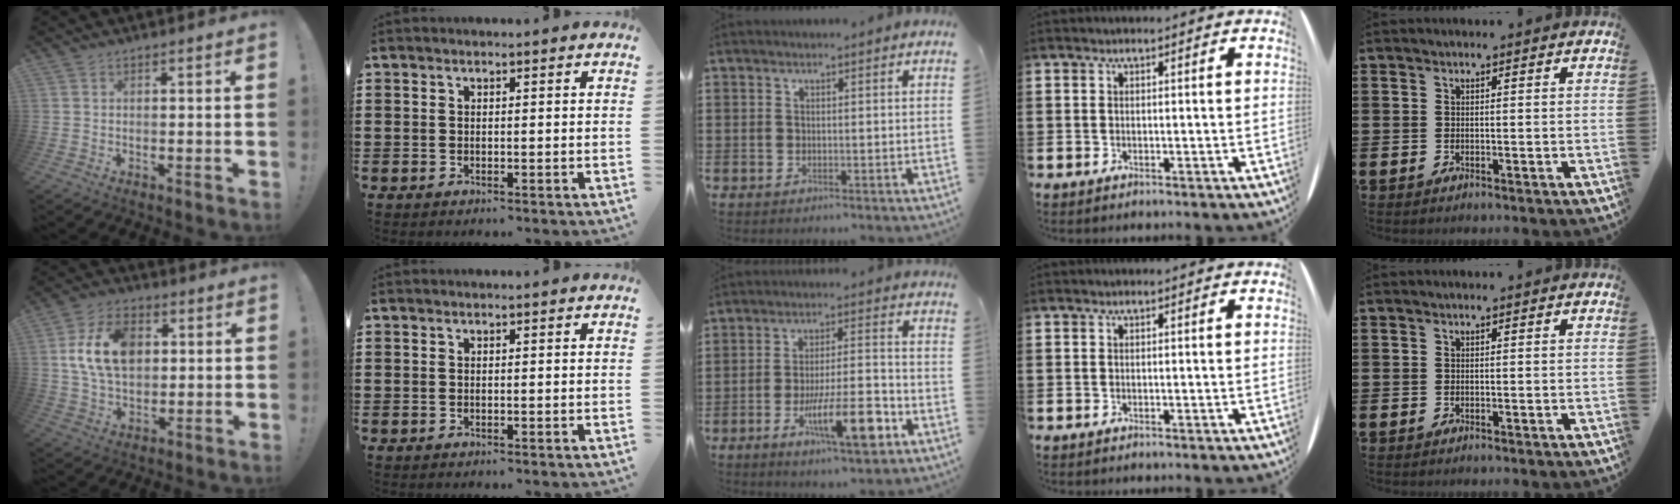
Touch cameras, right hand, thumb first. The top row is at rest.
{"thumb": {"total": 15.1, "force": [2.6, 10.6, 10.5], "torque": [-0.177, 0.002, 0.050]}, "middle": {"total": 11.5, "force": [-4.9, 2.9, 9.9], "torque": [-0.171, 0.005, -0.082]}}